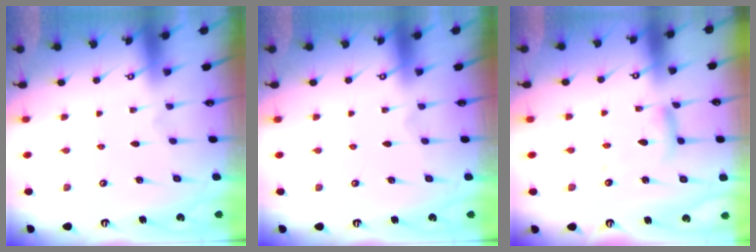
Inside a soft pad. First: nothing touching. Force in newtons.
{"total": 0.0}
{"total": 8.7, "press": 8.7, "slide": 0.8}